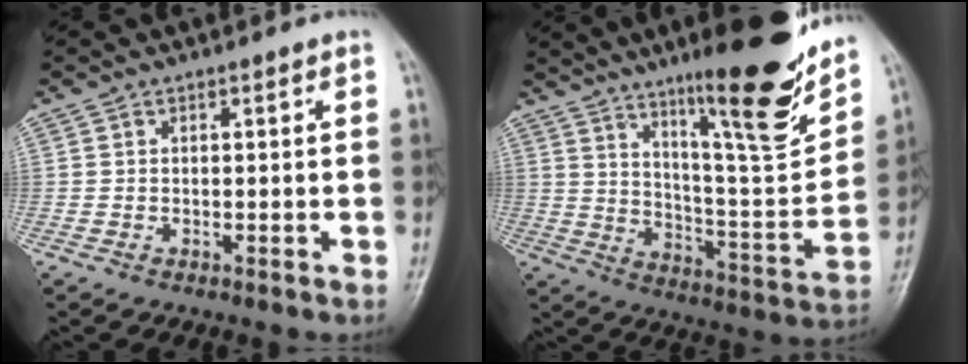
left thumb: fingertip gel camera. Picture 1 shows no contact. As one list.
[{"total": 20.8, "force": [13.9, 3.3, 15.1], "torque": [-0.191, -0.080, 0.225]}]